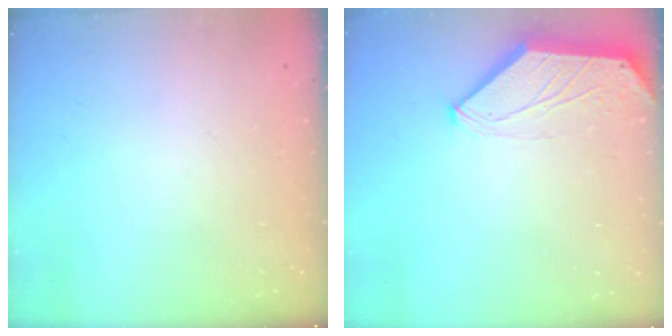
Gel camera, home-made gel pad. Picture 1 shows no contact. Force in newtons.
{"total": 0.0}